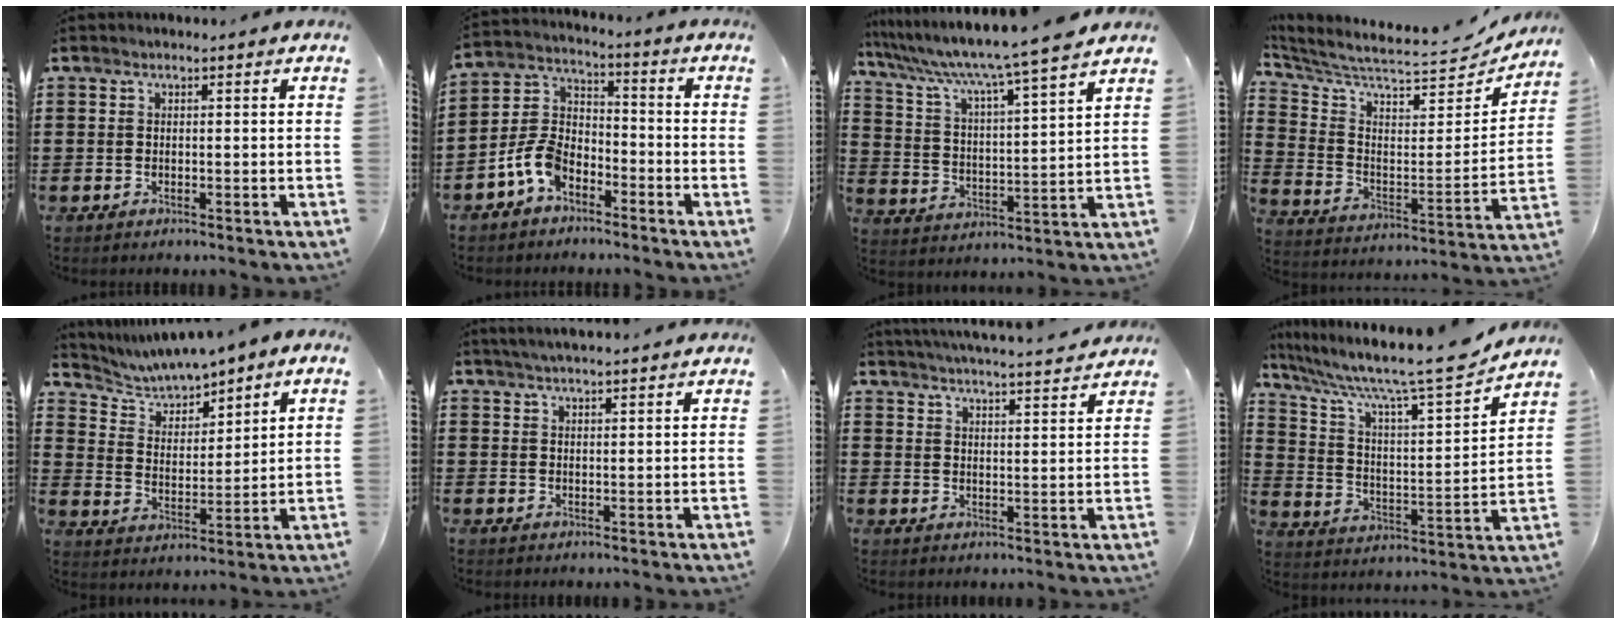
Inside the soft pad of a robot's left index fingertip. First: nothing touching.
{"total": 7.5, "force": [-4.8, 4.1, 4.1], "torque": [-0.115, 0.005, -0.101]}
{"total": 6.8, "force": [5.8, -1.1, 3.3], "torque": [-0.094, -0.054, 0.087]}
{"total": 5.8, "force": [5.2, 1.0, 2.2], "torque": [-0.076, -0.058, 0.085]}
{"total": 4.5, "force": [4.3, 1.2, 0.5], "torque": [-0.039, -0.026, 0.072]}
{"total": 2.6, "force": [2.5, -0.2, 0.7], "torque": [-0.019, -0.002, 0.047]}
{"total": 4.0, "force": [3.9, -0.5, 0.6], "torque": [-0.028, -0.027, 0.065]}
{"total": 11.2, "force": [9.4, 0.7, 6.1], "torque": [-0.149, -0.063, 0.150]}